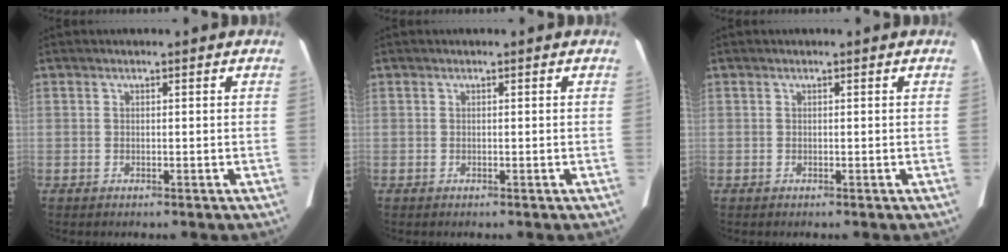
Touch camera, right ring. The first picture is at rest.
{"total": 0.0}
{"total": 0.0}